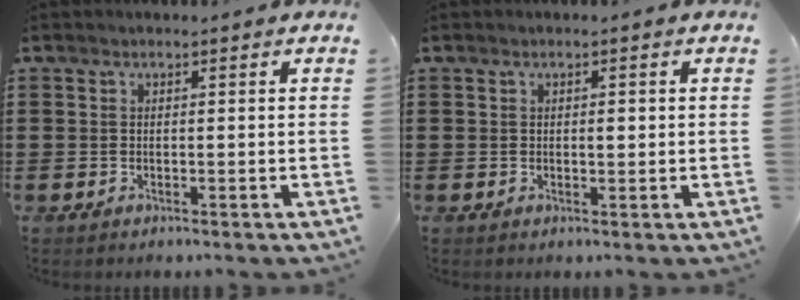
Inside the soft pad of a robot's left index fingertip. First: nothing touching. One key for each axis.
{"total": 1.2, "fx": 0.2, "fy": 0.5, "fz": 1.1, "tx": -0.013, "ty": 0.001, "tz": 0.001}